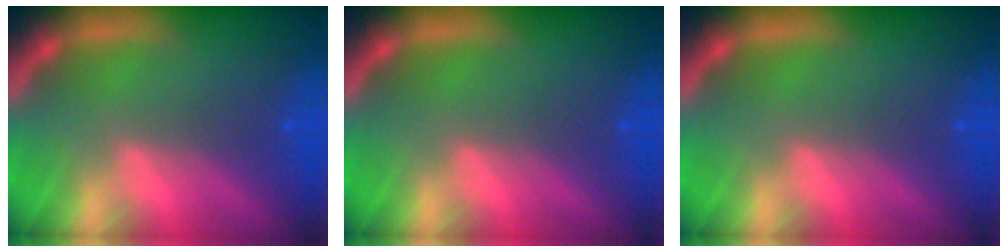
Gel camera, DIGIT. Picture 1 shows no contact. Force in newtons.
{"total": 0.0}
{"total": 0.0}